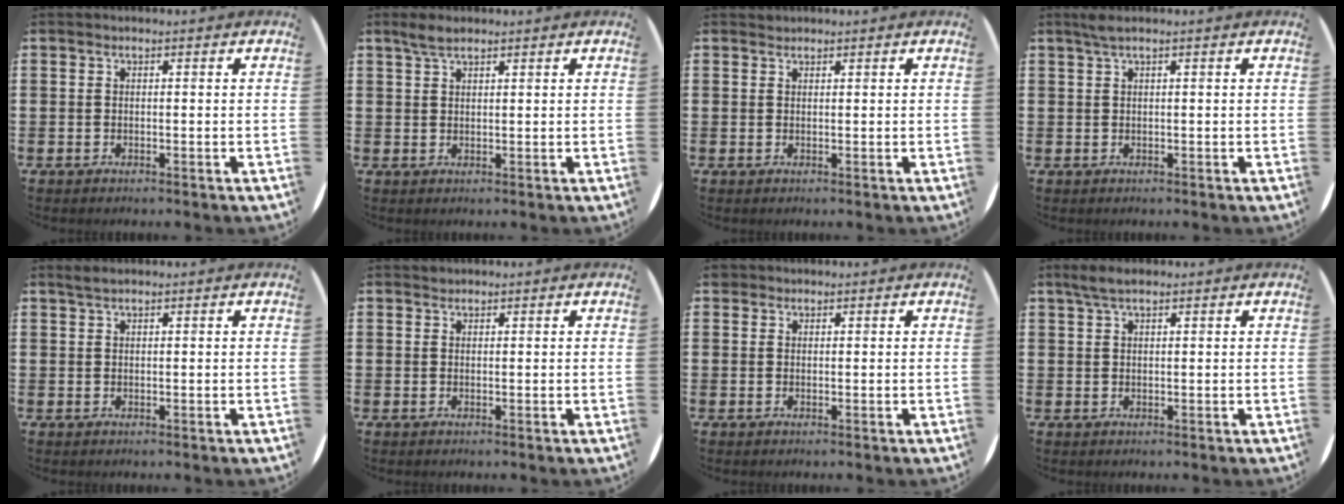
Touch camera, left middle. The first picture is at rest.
{"total": 2.5, "force": [2.0, 0.7, 1.2], "torque": [-0.019, 0.001, 0.036]}
{"total": 0.5, "force": [0.5, 0.1, -0.1], "torque": [0.003, 0.003, 0.009]}
{"total": 1.1, "force": [0.6, 0.0, 0.9], "torque": [-0.016, 0.003, 0.010]}
{"total": 1.0, "force": [0.9, 0.1, 0.5], "torque": [-0.010, 0.002, 0.016]}
{"total": 0.6, "force": [0.5, 0.2, -0.1], "torque": [0.002, 0.004, 0.010]}
{"total": 0.8, "force": [0.7, 0.4, 0.0], "torque": [-0.001, 0.002, 0.014]}
{"total": 2.3, "force": [1.7, 0.5, 1.4], "torque": [-0.031, 0.005, 0.030]}